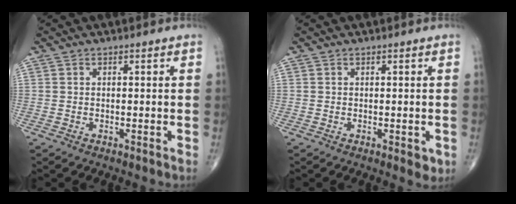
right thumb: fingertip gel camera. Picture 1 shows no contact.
{"total": 1.9, "force": [-0.5, 0.9, 1.7], "torque": [-0.013, -0.002, -0.005]}